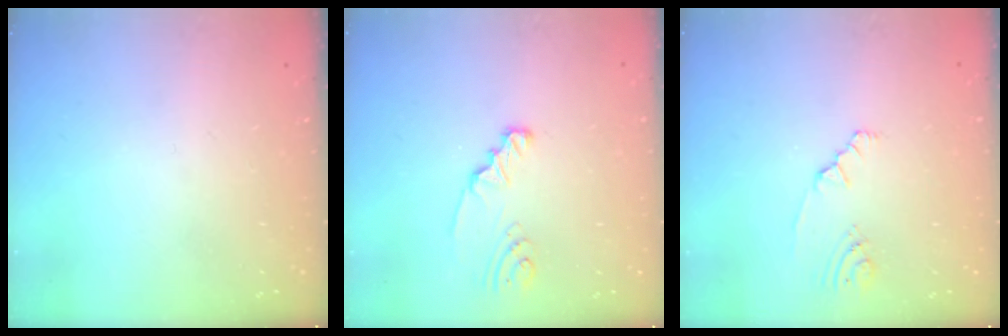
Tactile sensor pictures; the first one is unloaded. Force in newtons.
{"total": 2.1, "press": 2.1, "slide": 0.1}
{"total": 2.1, "press": 1.8, "slide": 1.1}